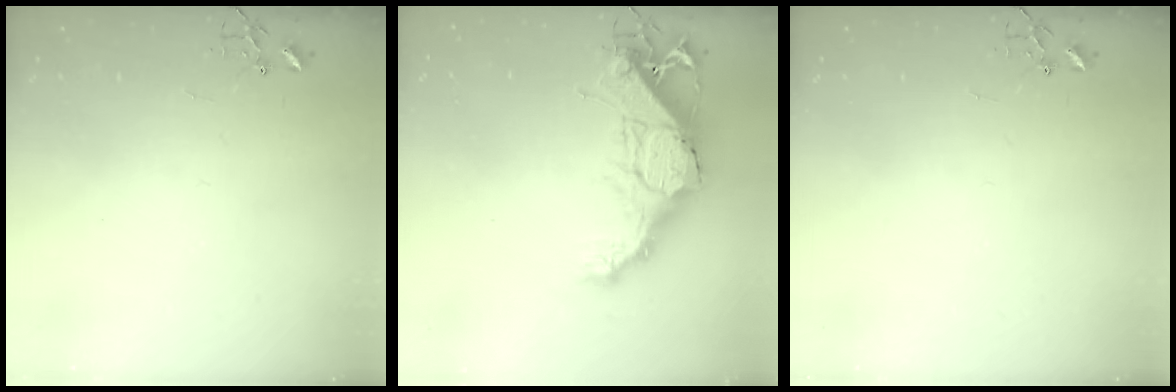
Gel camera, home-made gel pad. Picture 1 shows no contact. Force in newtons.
{"total": 19.1, "press": 19.1, "slide": 1.5}
{"total": 0.0}